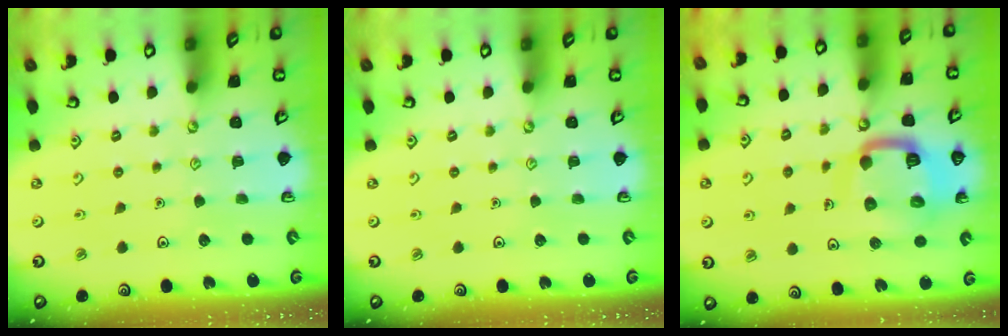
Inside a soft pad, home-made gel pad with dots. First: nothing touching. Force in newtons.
{"total": 0.0}
{"total": 13.5, "press": 13.4, "slide": 1.5}